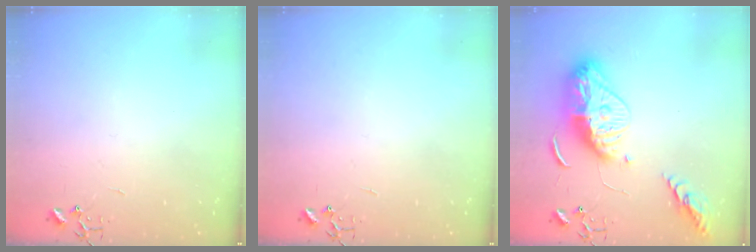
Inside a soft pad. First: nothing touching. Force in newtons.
{"total": 0.0}
{"total": 16.9, "press": 16.8, "slide": 1.6}